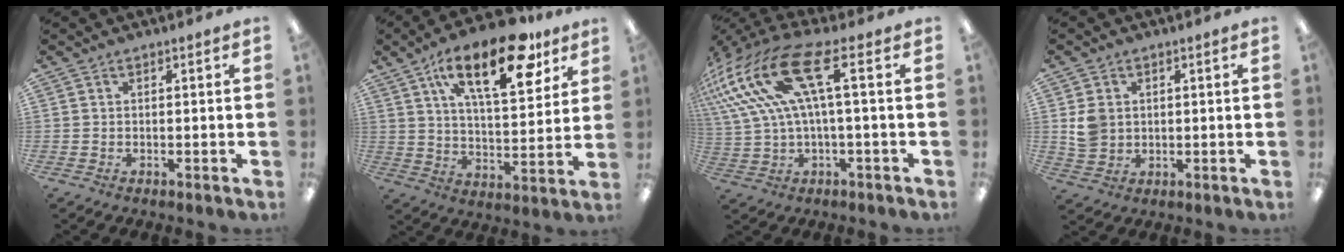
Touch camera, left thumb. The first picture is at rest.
{"total": 21.4, "force": [12.2, 8.6, 15.3], "torque": [-0.230, -0.053, 0.194]}
{"total": 18.9, "force": [5.8, 7.2, 16.4], "torque": [-0.342, -0.020, 0.098]}
{"total": 5.1, "force": [0.9, 4.5, 2.3], "torque": [-0.040, 0.008, 0.019]}